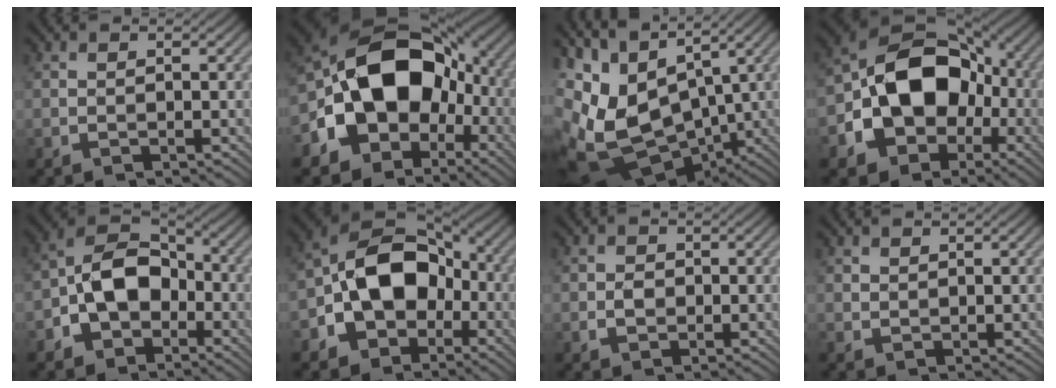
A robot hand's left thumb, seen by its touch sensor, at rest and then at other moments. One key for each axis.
{"total": 17.0, "fx": -2.5, "fy": 13.1, "fz": 10.6, "tx": -0.157, "ty": -0.007, "tz": -0.040}
{"total": 13.8, "fx": 0.1, "fy": 9.0, "fz": 10.6, "tx": -0.242, "ty": -0.022, "tz": 0.028}
{"total": 13.7, "fx": -2.8, "fy": 10.5, "fz": 8.4, "tx": -0.136, "ty": 0.000, "tz": -0.062}
{"total": 9.4, "fx": -3.1, "fy": 6.8, "fz": 5.7, "tx": -0.107, "ty": 0.003, "tz": -0.078}
{"total": 12.2, "fx": -3.1, "fy": 9.1, "fz": 7.5, "tx": -0.126, "ty": 0.001, "tz": -0.073}
{"total": 1.5, "fx": -0.2, "fy": 1.4, "fz": 0.5, "tx": -0.009, "ty": -0.001, "tz": -0.004}
{"total": 0.7, "fx": 0.6, "fy": 0.4, "fz": -0.2, "tx": 0.005, "ty": -0.001, "tz": 0.014}